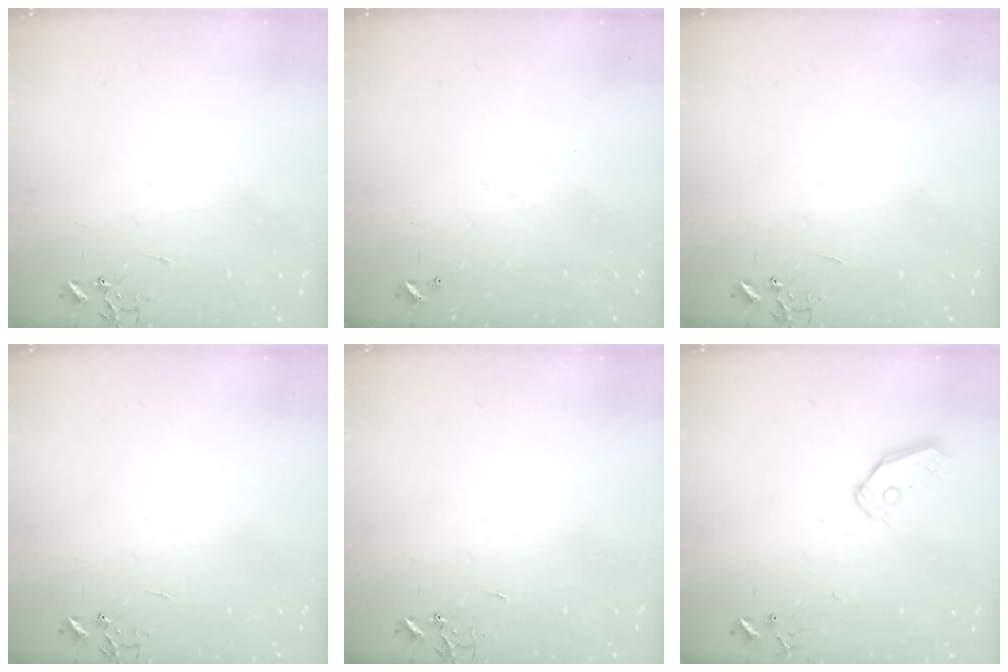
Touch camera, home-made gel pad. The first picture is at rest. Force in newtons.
{"total": 0.0}
{"total": 0.0}
{"total": 0.0}
{"total": 0.0}
{"total": 8.5, "press": 8.4, "slide": 0.9}